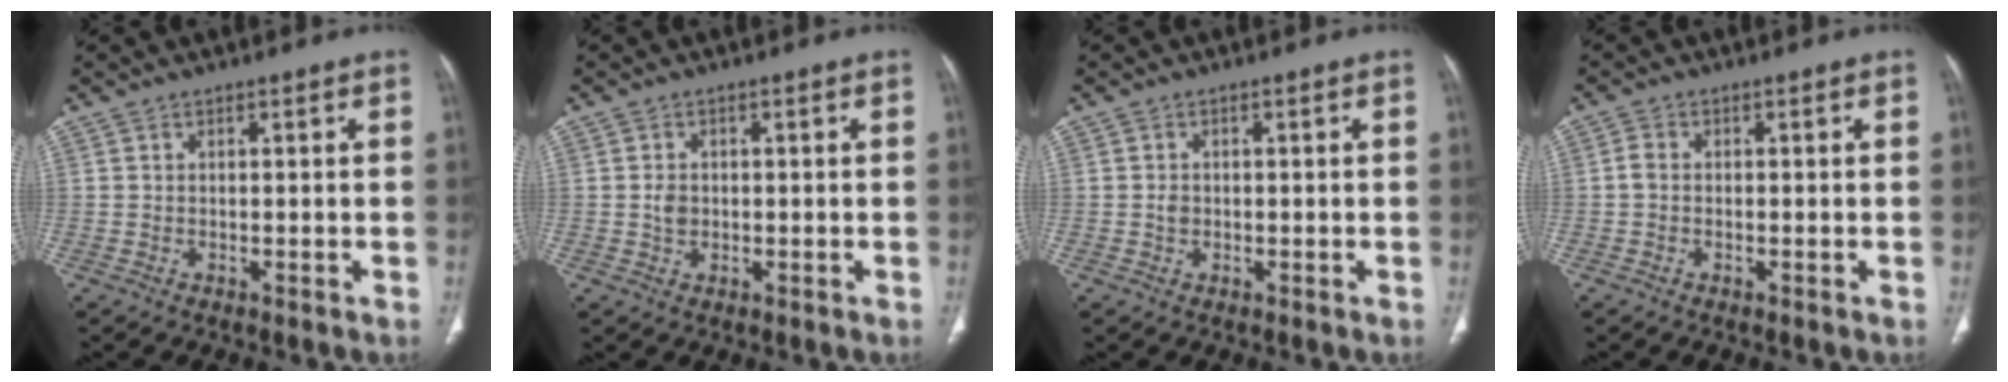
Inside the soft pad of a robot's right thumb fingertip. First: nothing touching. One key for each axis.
{"total": 2.2, "fx": -0.1, "fy": 1.8, "fz": 1.4, "tx": -0.021, "ty": 0.001, "tz": 0.000}
{"total": 1.3, "fx": -0.1, "fy": 1.0, "fz": 0.7, "tx": -0.011, "ty": 0.003, "tz": -0.002}
{"total": 1.7, "fx": -0.3, "fy": 1.2, "fz": 1.1, "tx": -0.021, "ty": 0.002, "tz": -0.012}